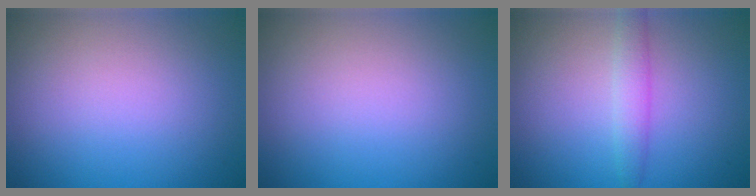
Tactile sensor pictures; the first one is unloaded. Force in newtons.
{"total": 0.0}
{"total": 2.1, "press": 2.1, "slide": 0.1}